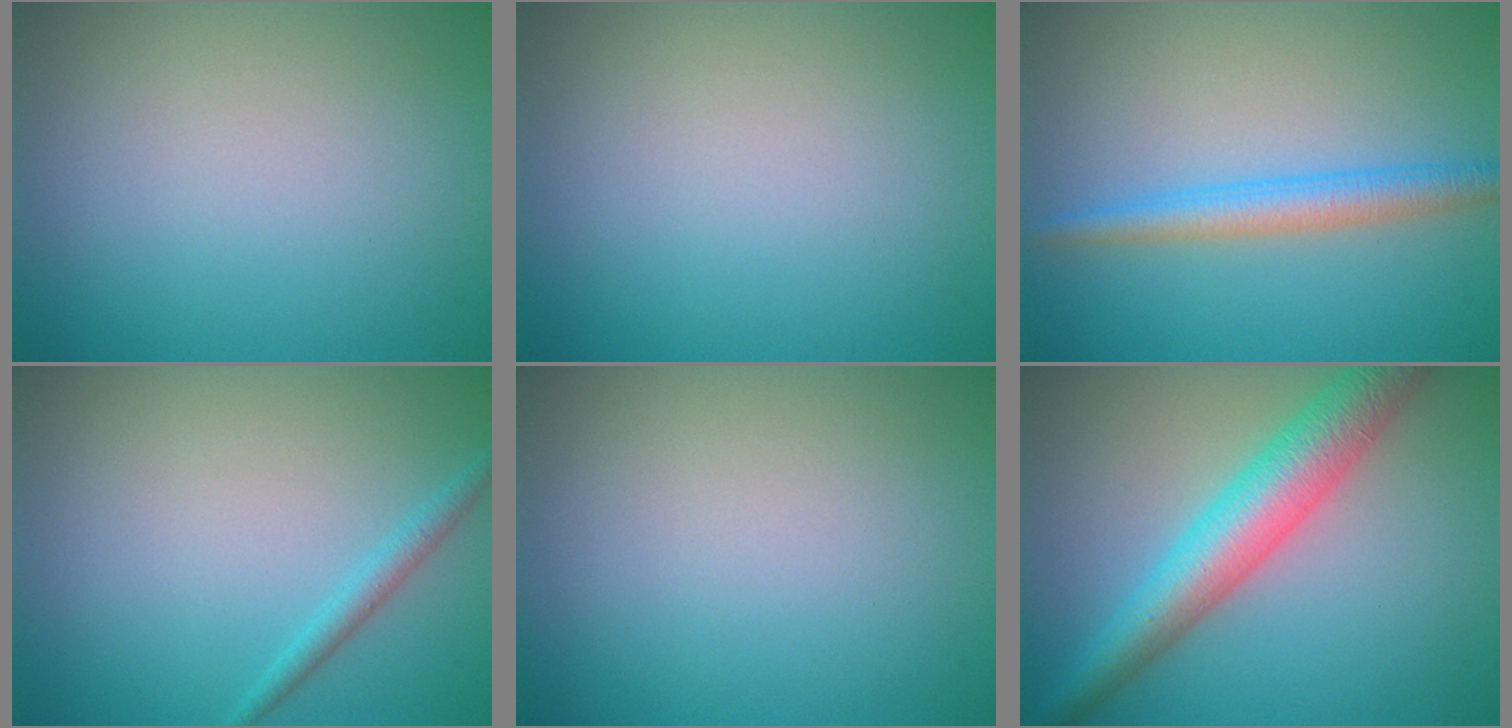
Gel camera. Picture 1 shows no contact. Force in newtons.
{"total": 0.0}
{"total": 3.0, "press": 3.0, "slide": 0.2}
{"total": 1.4, "press": 1.4, "slide": 0.1}
{"total": 0.0}
{"total": 6.4, "press": 6.4, "slide": 0.2}